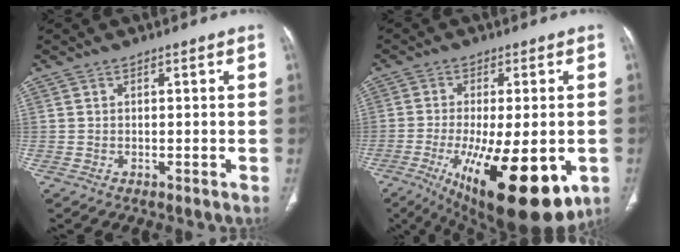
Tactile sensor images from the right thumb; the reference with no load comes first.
{"total": 22.7, "force": [-7.7, 8.2, 19.7], "torque": [-0.288, -0.026, -0.097]}